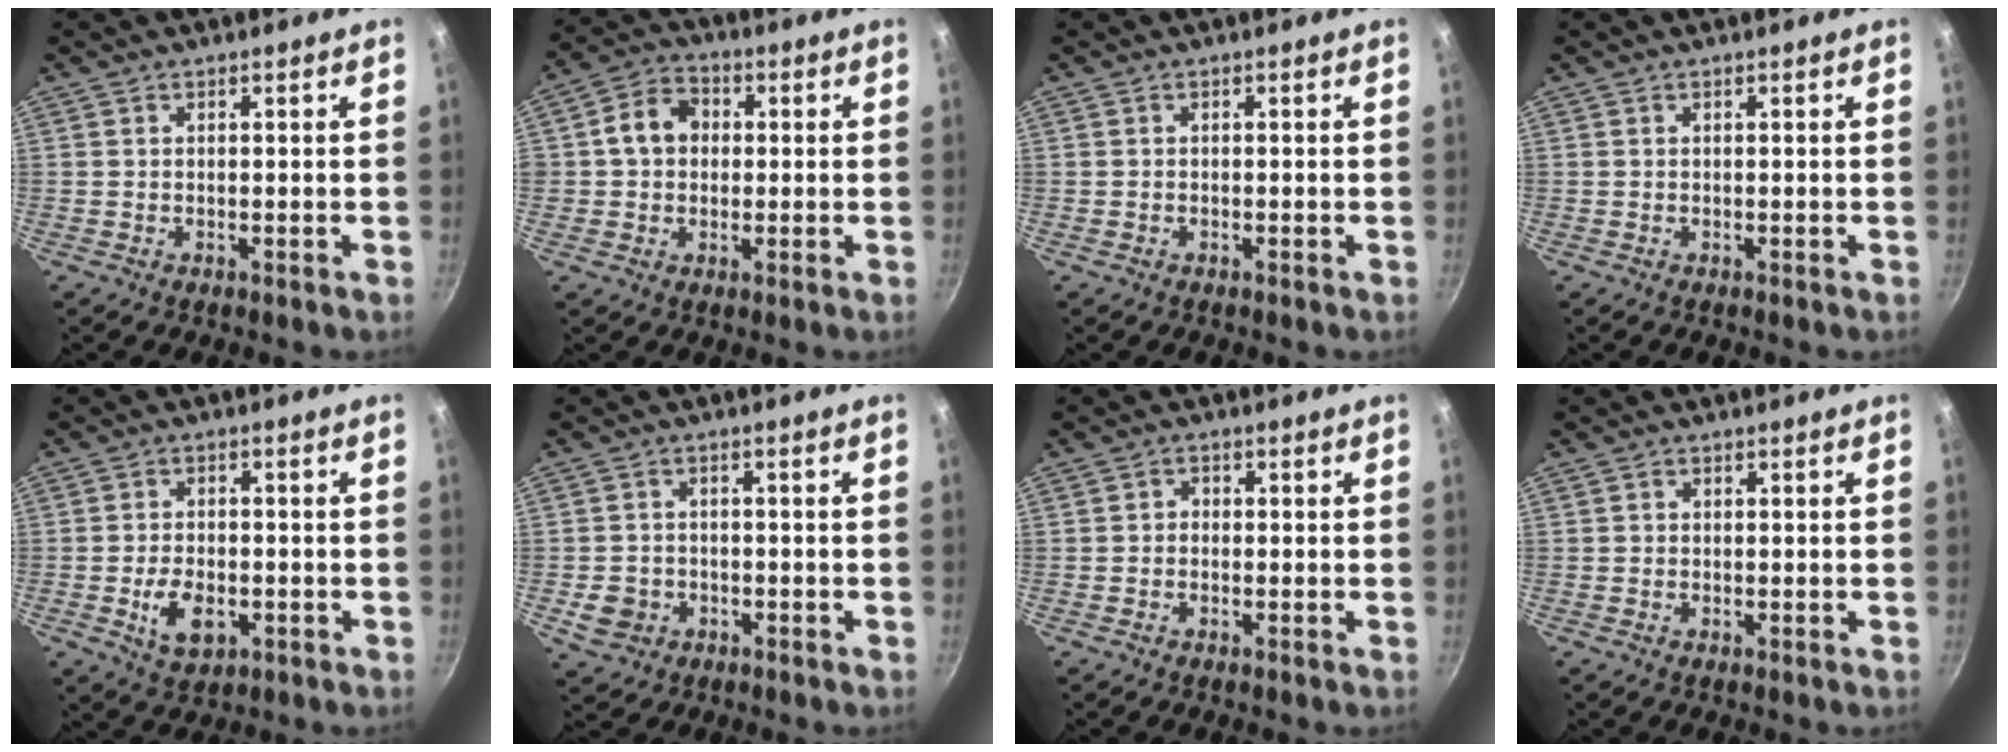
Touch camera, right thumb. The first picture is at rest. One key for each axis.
{"total": 7.9, "fx": 0.8, "fy": 6.7, "fz": 4.2, "tx": -0.041, "ty": 0.016, "tz": 0.001}
{"total": 0.0}
{"total": 0.0}
{"total": 7.1, "fx": -2.0, "fy": 4.3, "fz": 5.2, "tx": -0.082, "ty": 0.005, "tz": -0.029}
{"total": 5.0, "fx": -1.6, "fy": 4.3, "fz": 1.9, "tx": -0.032, "ty": 0.017, "tz": -0.021}
{"total": 1.4, "fx": -0.3, "fy": 1.2, "fz": 0.6, "tx": -0.007, "ty": 0.005, "tz": -0.008}
{"total": 0.7, "fx": 0.0, "fy": 0.7, "fz": 0.2, "tx": -0.001, "ty": 0.002, "tz": 0.000}